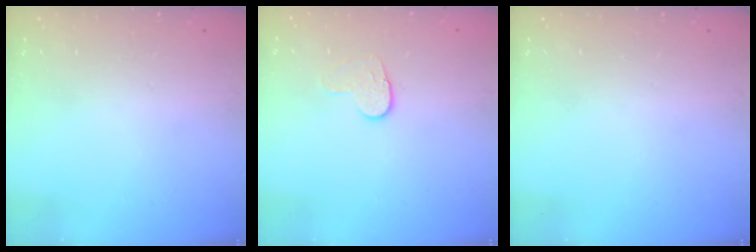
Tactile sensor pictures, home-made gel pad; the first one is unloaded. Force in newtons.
{"total": 7.9, "press": 7.8, "slide": 0.6}
{"total": 0.0}